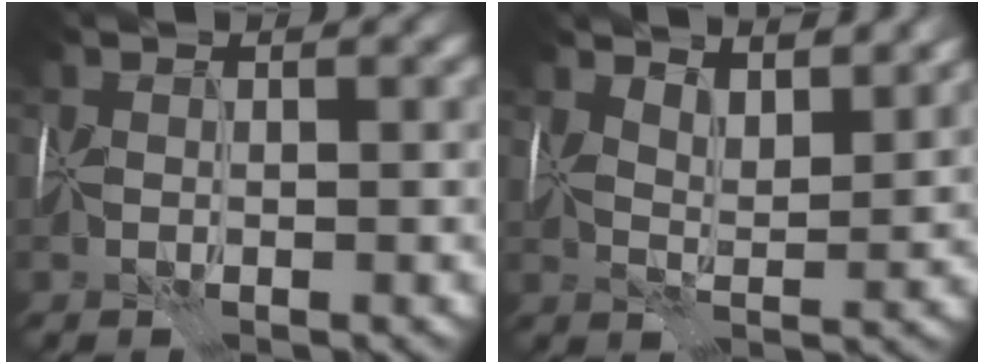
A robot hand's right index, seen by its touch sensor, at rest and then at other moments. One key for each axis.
{"total": 5.1, "fx": 4.0, "fy": 1.6, "fz": 2.8, "tx": -0.036, "ty": 0.002, "tz": 0.049}